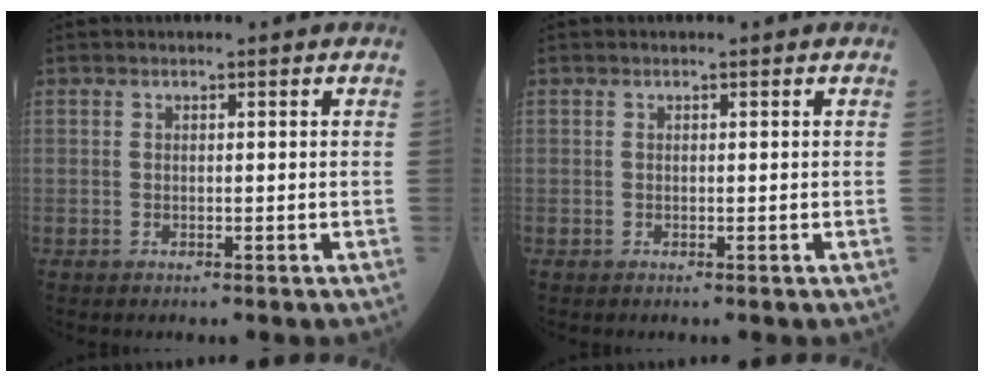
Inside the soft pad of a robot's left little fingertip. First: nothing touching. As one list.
[{"total": 0.0}]